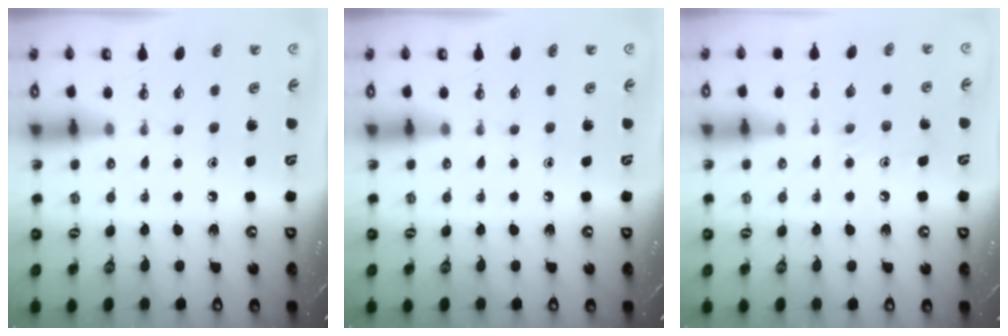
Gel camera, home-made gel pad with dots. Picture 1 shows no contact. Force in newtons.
{"total": 0.0}
{"total": 7.6, "press": 7.6, "slide": 0.5}